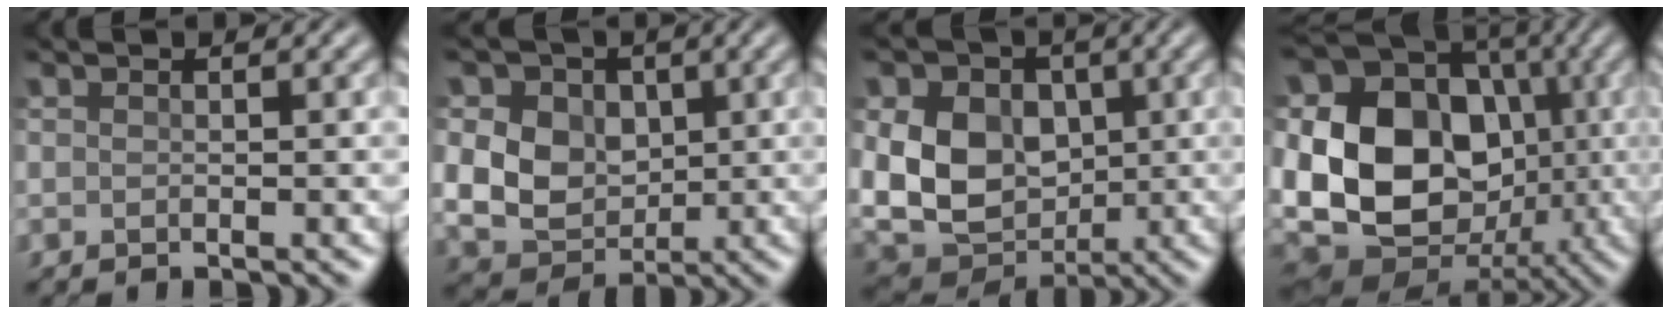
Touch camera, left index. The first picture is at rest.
{"total": 8.5, "force": [1.9, 7.0, 4.5], "torque": [-0.087, 0.020, 0.024]}
{"total": 10.3, "force": [1.1, 8.0, 6.5], "torque": [-0.117, -0.004, 0.017]}
{"total": 18.7, "force": [-0.2, 15.6, 10.3], "torque": [-0.197, 0.006, -0.029]}